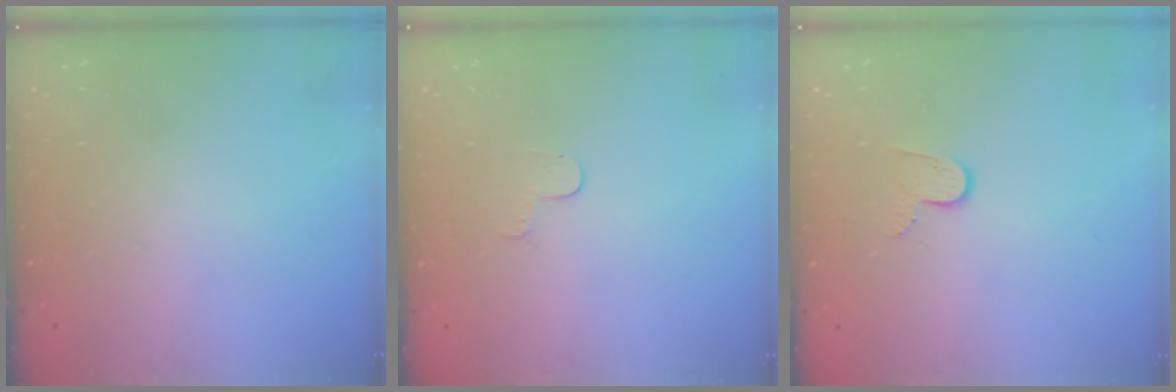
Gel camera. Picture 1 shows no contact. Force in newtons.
{"total": 3.4, "press": 3.4, "slide": 0.4}
{"total": 6.4, "press": 6.3, "slide": 0.6}